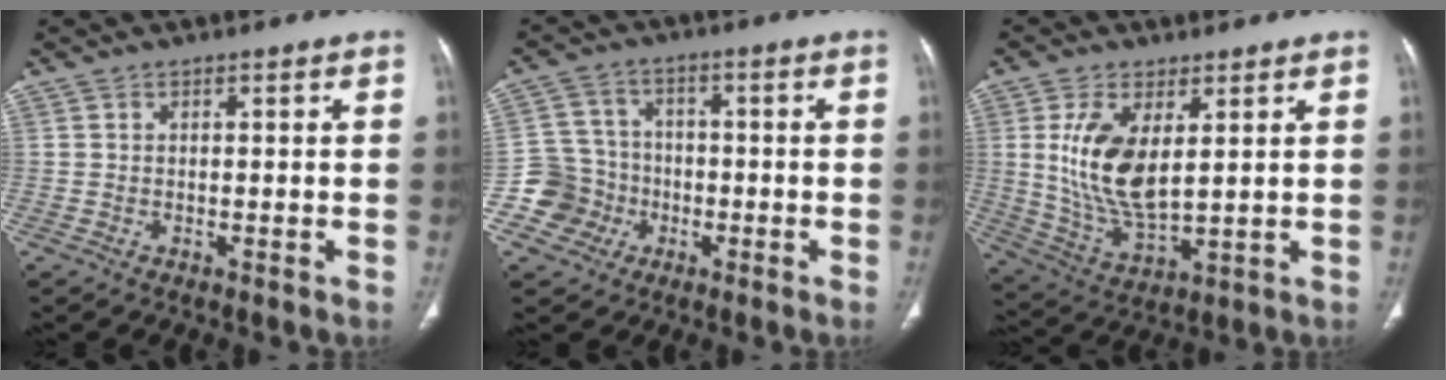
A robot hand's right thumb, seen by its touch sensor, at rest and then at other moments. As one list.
[{"total": 8.1, "force": [-3.0, 7.4, 0.6], "torque": [0.026, 0.026, -0.057]}, {"total": 12.7, "force": [3.1, 6.0, 10.7], "torque": [-0.207, -0.024, 0.073]}]